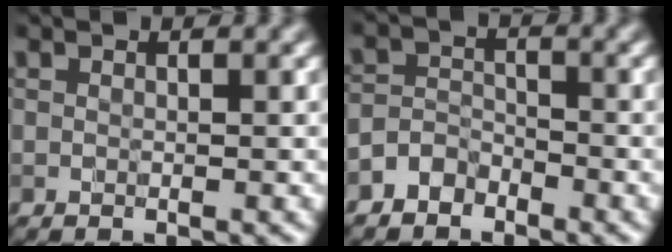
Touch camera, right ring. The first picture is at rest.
{"total": 2.3, "force": [-1.8, 1.3, 0.3], "torque": [0.003, 0.011, -0.040]}